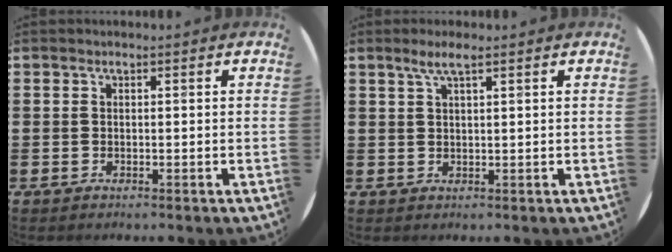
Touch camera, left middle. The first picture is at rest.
{"total": 2.6, "force": [1.7, 0.3, 2.0], "torque": [-0.042, 0.004, 0.029]}